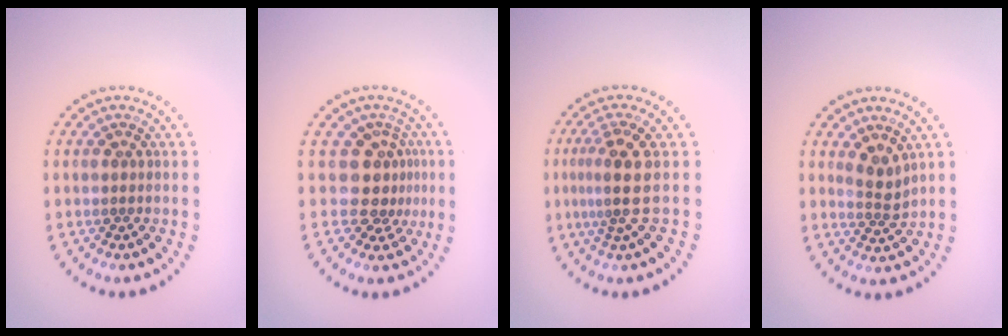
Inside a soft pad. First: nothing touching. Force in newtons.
{"total": 3.0, "press": 2.0, "slide": 2.2}
{"total": 3.1, "press": 2.4, "slide": 2.0}
{"total": 2.0, "press": 1.6, "slide": 1.2}